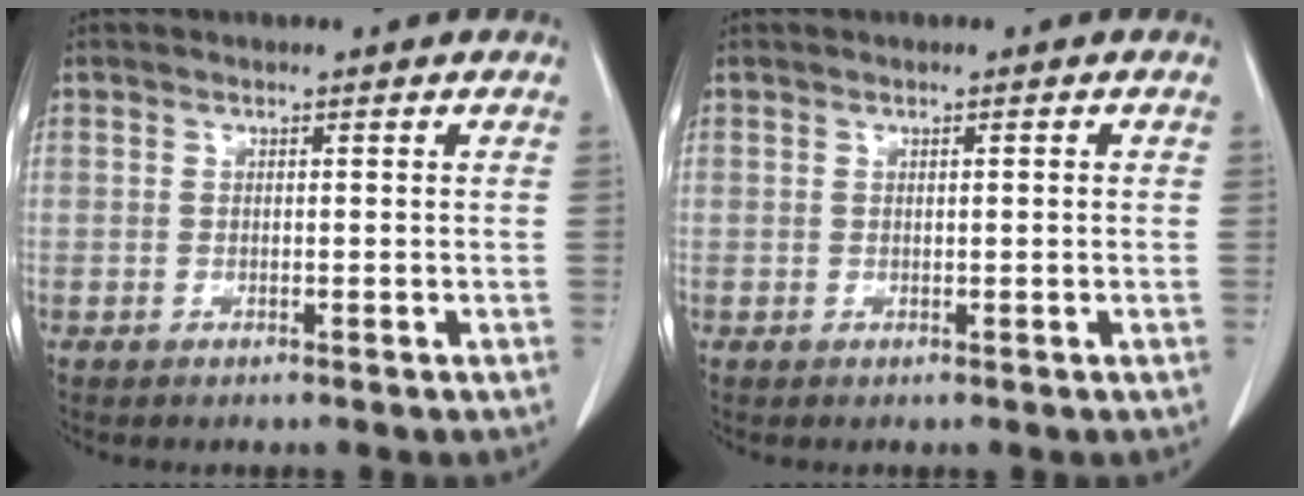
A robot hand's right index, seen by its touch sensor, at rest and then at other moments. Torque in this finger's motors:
{"motor_torque": [-0.07, 0.02, -0.02, -0.01]}